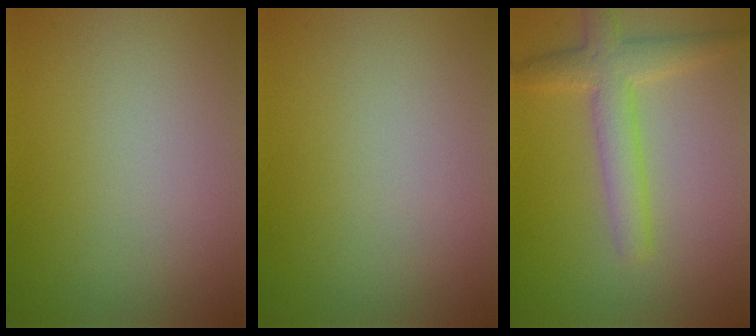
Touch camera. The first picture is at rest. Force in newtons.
{"total": 0.0}
{"total": 4.3, "press": 4.3, "slide": 0.2}